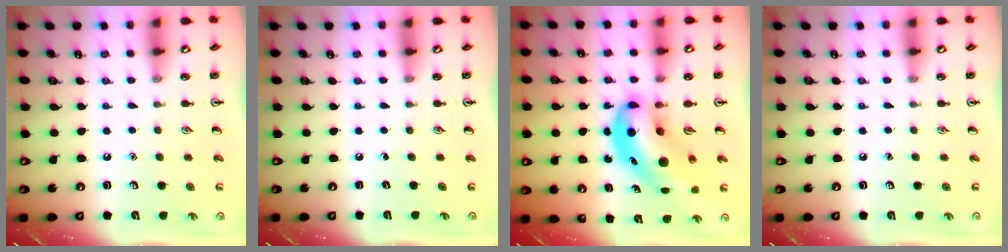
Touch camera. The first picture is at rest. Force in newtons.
{"total": 0.0}
{"total": 12.3, "press": 11.7, "slide": 3.7}
{"total": 0.0}